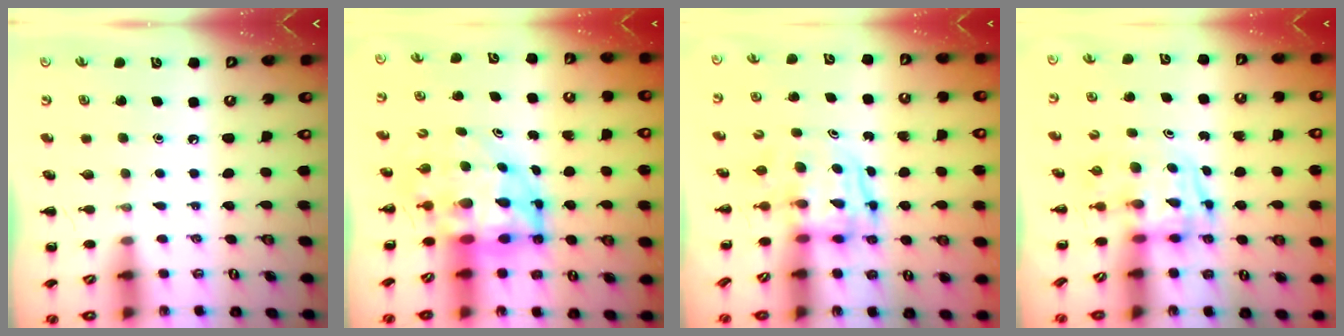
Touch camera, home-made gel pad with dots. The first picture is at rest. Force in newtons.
{"total": 8.2, "press": 7.9, "slide": 2.1}
{"total": 4.0, "press": 3.9, "slide": 0.4}
{"total": 3.3, "press": 3.3, "slide": 0.5}